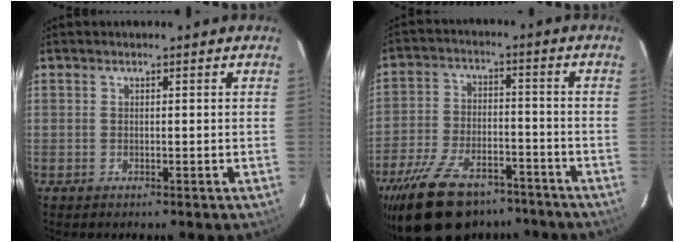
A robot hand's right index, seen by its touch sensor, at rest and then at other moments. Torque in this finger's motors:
{"motor_torque": [0.71, -0.67, 0.85, 0.11]}